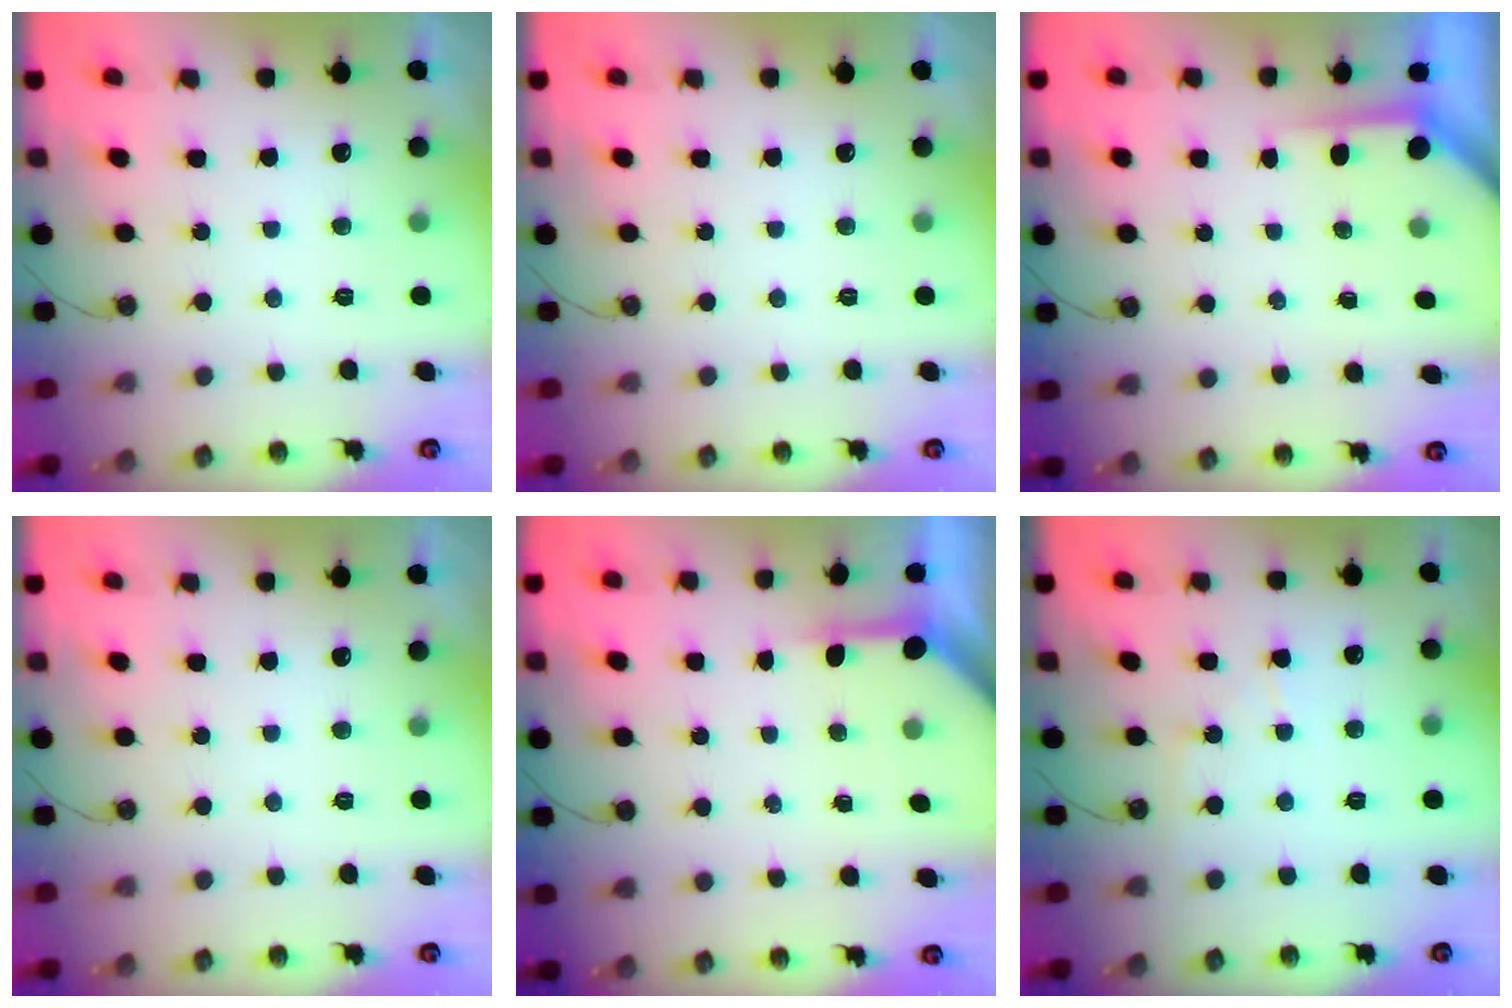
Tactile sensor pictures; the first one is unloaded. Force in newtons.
{"total": 0.0}
{"total": 3.5, "press": 3.5, "slide": 0.4}
{"total": 0.0}
{"total": 3.5, "press": 3.5, "slide": 0.4}
{"total": 6.3, "press": 6.3, "slide": 0.8}